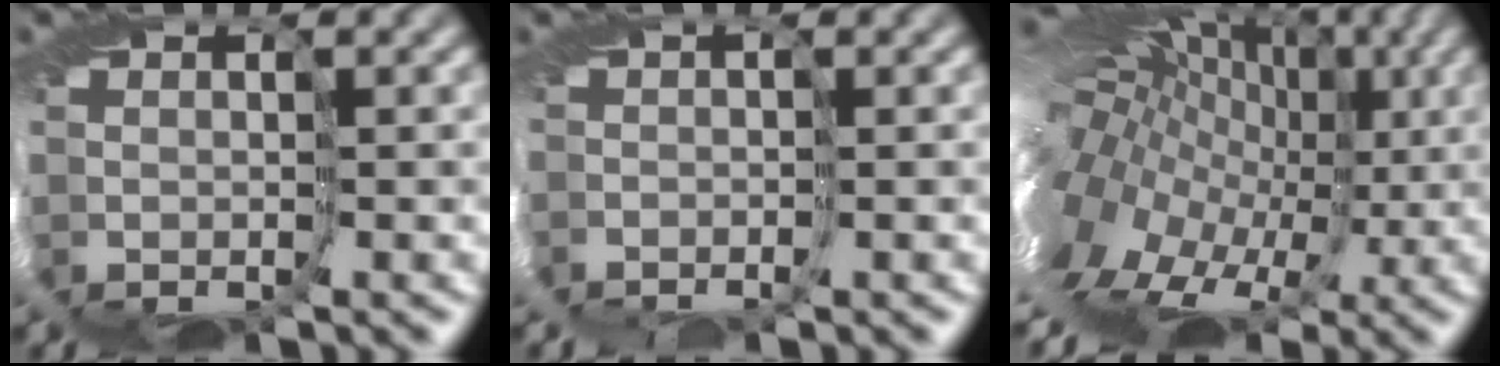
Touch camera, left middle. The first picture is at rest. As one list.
[{"total": 1.6, "force": [-1.3, 0.1, 0.9], "torque": [-0.004, -0.004, -0.023]}, {"total": 17.1, "force": [0.5, 11.8, 12.3], "torque": [-0.206, 0.003, -0.007]}]